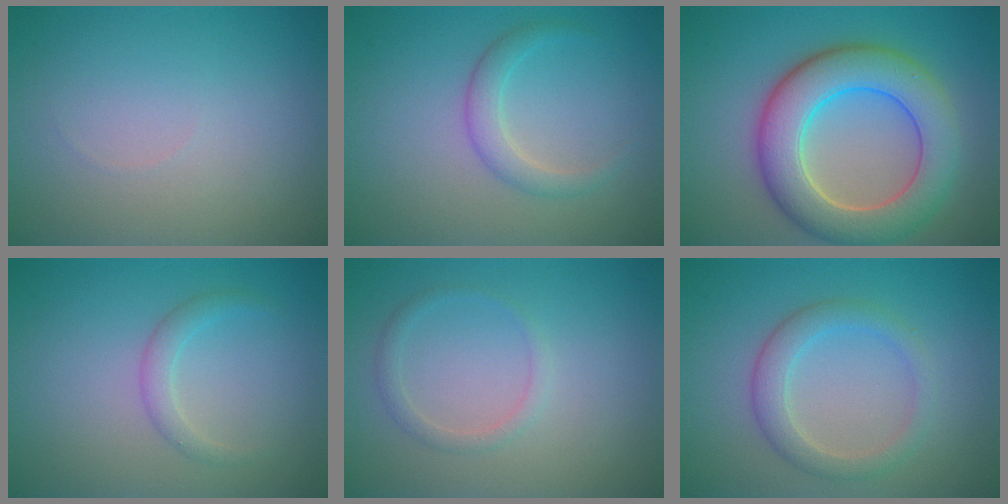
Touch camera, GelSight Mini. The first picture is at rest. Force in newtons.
{"total": 2.1, "press": 2.1, "slide": 0.1}
{"total": 8.7, "press": 8.7, "slide": 0.9}
{"total": 1.5, "press": 1.5, "slide": 0.1}
{"total": 1.4, "press": 1.4, "slide": 0.1}
{"total": 2.9, "press": 2.9, "slide": 0.2}